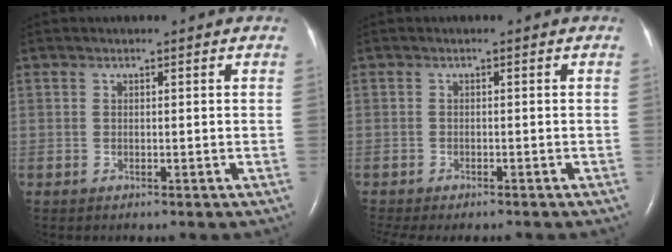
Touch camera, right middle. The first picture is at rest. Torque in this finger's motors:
{"motor_torque": [0.91, -1.22, 0.12, 0.05]}